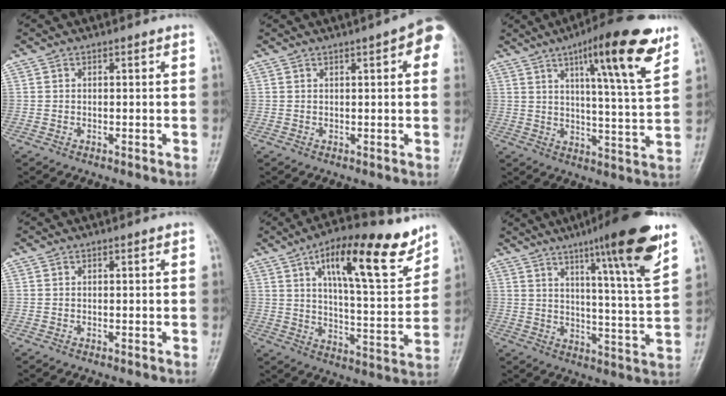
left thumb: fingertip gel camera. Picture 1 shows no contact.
{"total": 7.7, "force": [3.2, 2.1, 6.7], "torque": [-0.068, 0.004, 0.030]}
{"total": 17.4, "force": [9.8, 2.7, 14.1], "torque": [-0.191, -0.044, 0.144]}
{"total": 0.0}
{"total": 18.6, "force": [10.5, 5.8, 14.2], "torque": [-0.183, -0.045, 0.165]}
{"total": 18.1, "force": [10.7, 1.3, 14.5], "torque": [-0.196, -0.051, 0.155]}